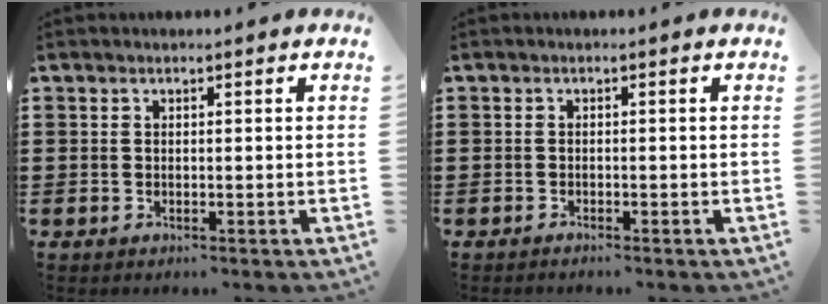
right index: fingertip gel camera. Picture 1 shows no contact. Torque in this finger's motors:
{"motor_torque": [0.38, 1.76, -0.01, -0.01]}